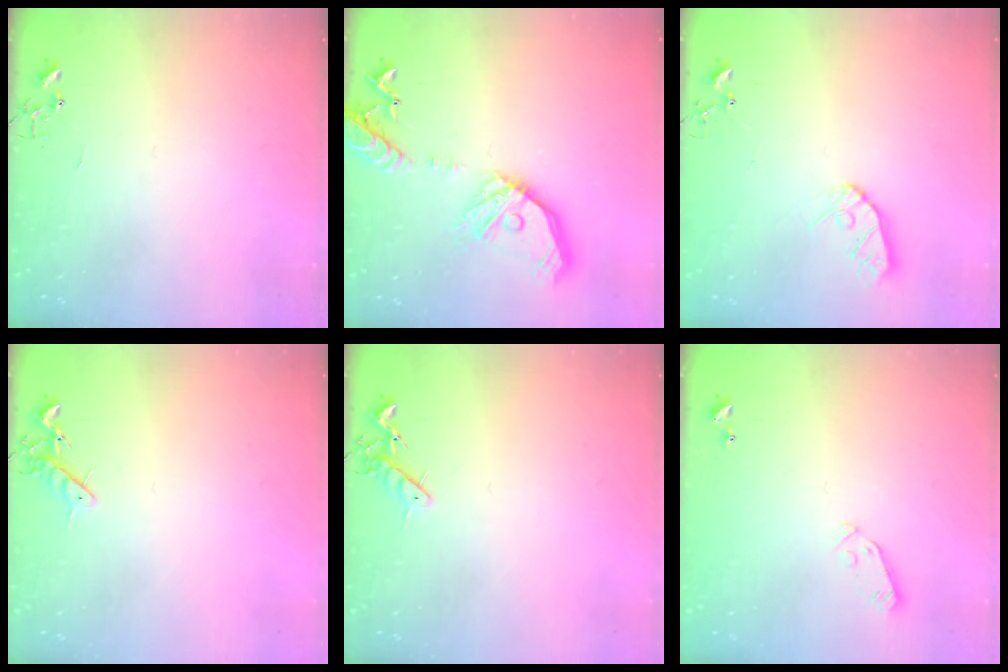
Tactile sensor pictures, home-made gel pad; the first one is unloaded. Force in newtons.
{"total": 17.9, "press": 17.7, "slide": 2.6}
{"total": 9.0, "press": 8.9, "slide": 0.8}
{"total": 7.4, "press": 7.4, "slide": 0.9}
{"total": 7.4, "press": 7.4, "slide": 0.9}
{"total": 3.9, "press": 3.8, "slide": 0.9}